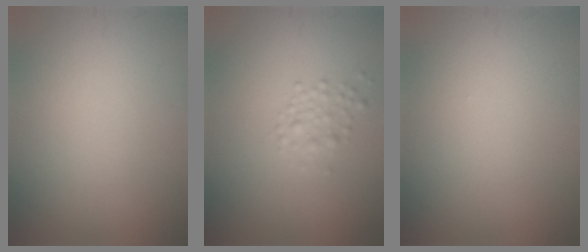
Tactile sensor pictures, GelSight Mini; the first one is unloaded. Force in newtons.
{"total": 1.4, "press": 1.4, "slide": 0.0}
{"total": 0.0}